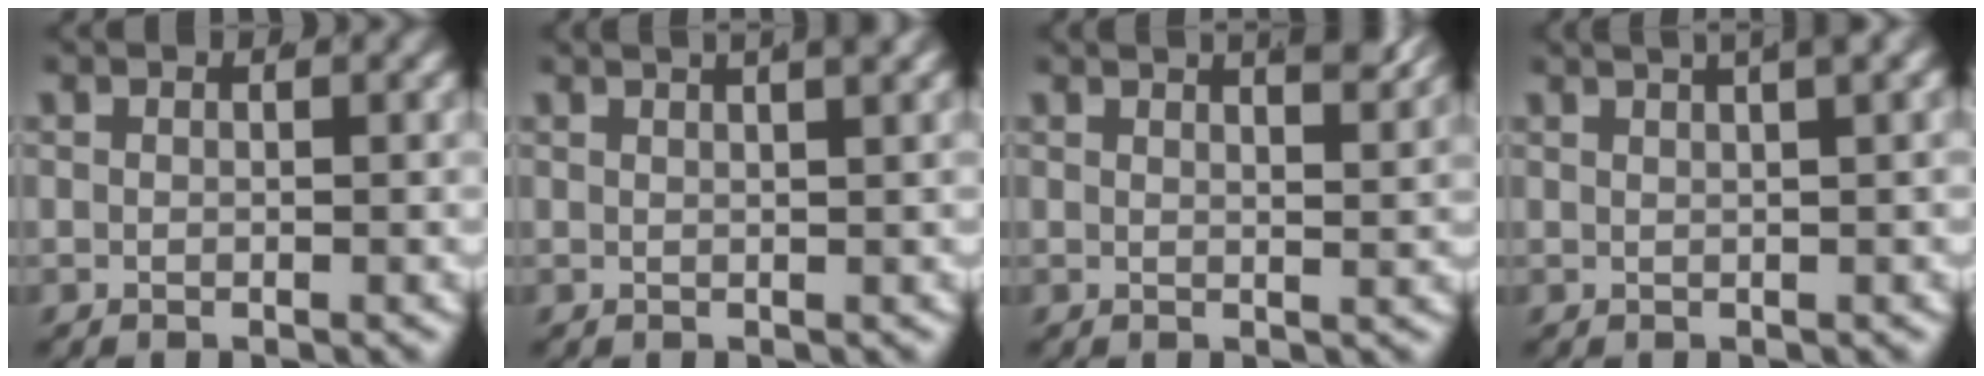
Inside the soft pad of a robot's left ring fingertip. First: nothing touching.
{"total": 4.3, "force": [2.8, 0.8, 3.2], "torque": [-0.027, 0.020, 0.038]}
{"total": 4.0, "force": [3.0, 0.4, 2.6], "torque": [-0.026, -0.002, 0.049]}
{"total": 5.6, "force": [3.4, 1.4, 4.2], "torque": [-0.039, 0.027, 0.046]}